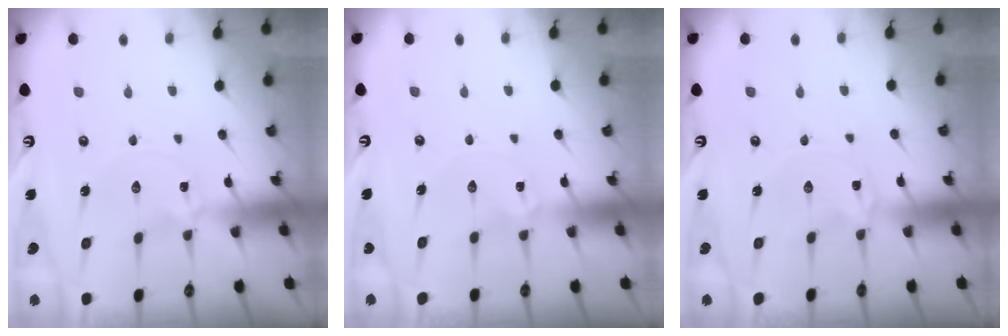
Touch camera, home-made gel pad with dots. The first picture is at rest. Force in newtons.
{"total": 1.1, "press": 1.1, "slide": 0.2}
{"total": 0.0}